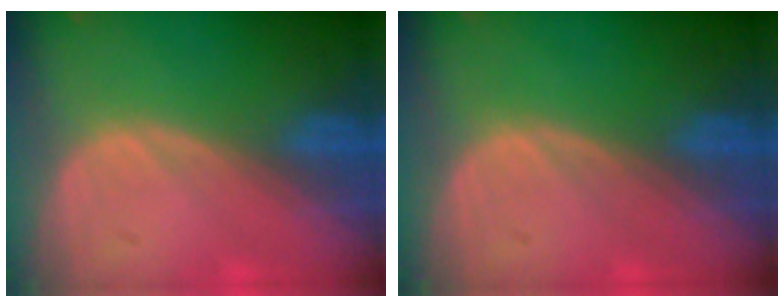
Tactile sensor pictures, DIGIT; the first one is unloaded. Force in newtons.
{"total": 0.0}